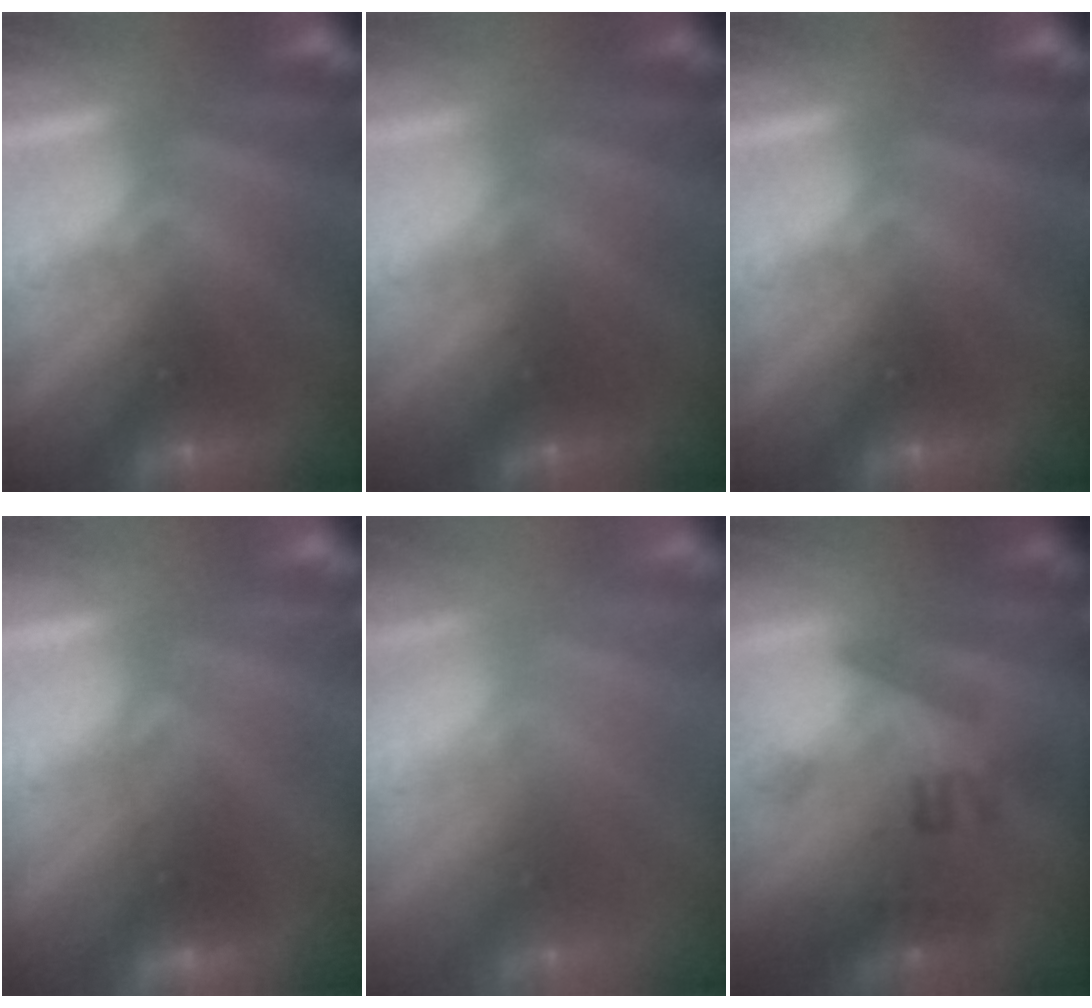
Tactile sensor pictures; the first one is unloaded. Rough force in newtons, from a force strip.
{"total": 5.1}
{"total": 0.0}
{"total": 2.0}
{"total": 2.7}
{"total": 2.3}